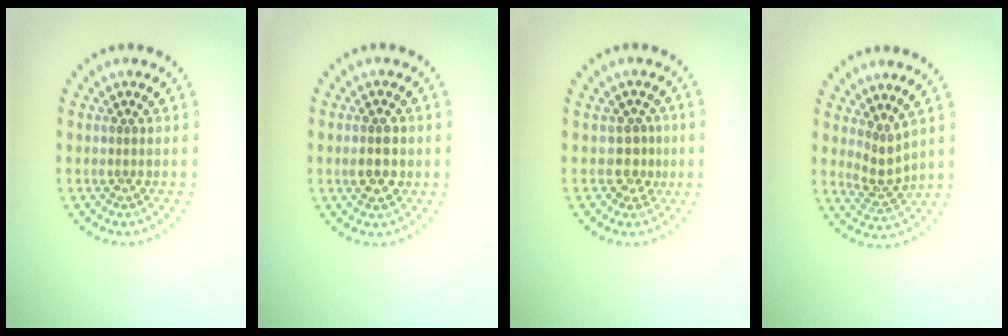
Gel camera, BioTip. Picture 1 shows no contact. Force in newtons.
{"total": 2.2, "press": 2.2, "slide": 0.2}
{"total": 2.1, "press": 1.5, "slide": 1.4}
{"total": 2.3, "press": 1.5, "slide": 1.7}